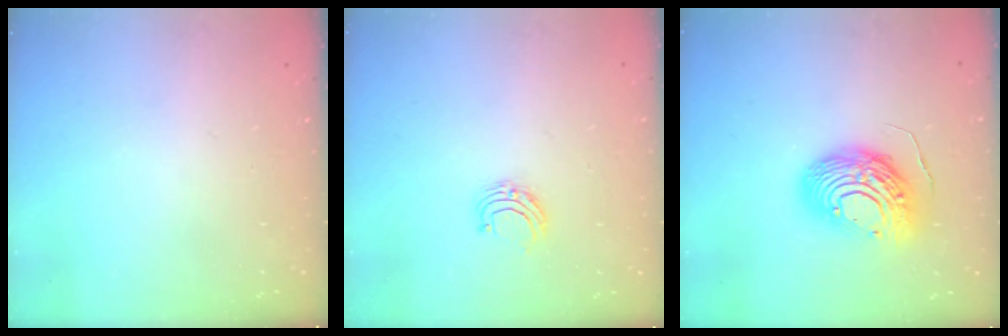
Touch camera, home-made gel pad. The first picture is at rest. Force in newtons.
{"total": 5.0, "press": 5.0, "slide": 0.5}
{"total": 13.8, "press": 13.8, "slide": 1.1}